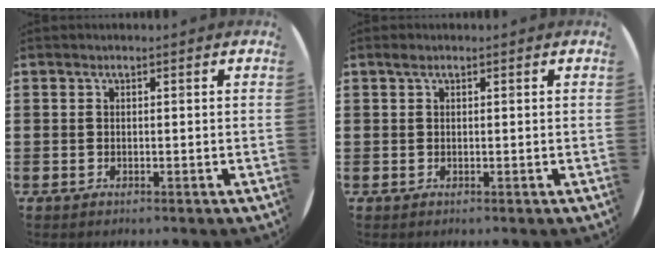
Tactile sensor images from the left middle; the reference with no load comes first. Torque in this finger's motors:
{"motor_torque": [0.82, -0.47, -0.07, -0.02]}